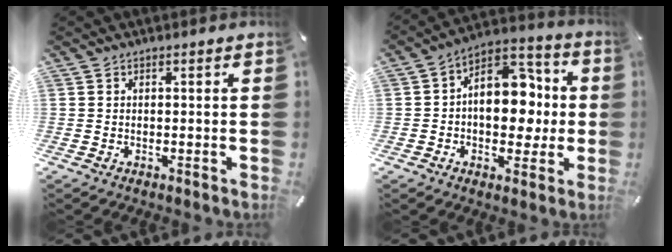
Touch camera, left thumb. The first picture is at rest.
{"total": 14.2, "force": [0.0, 10.3, 9.8], "torque": [-0.120, -0.005, 0.001]}